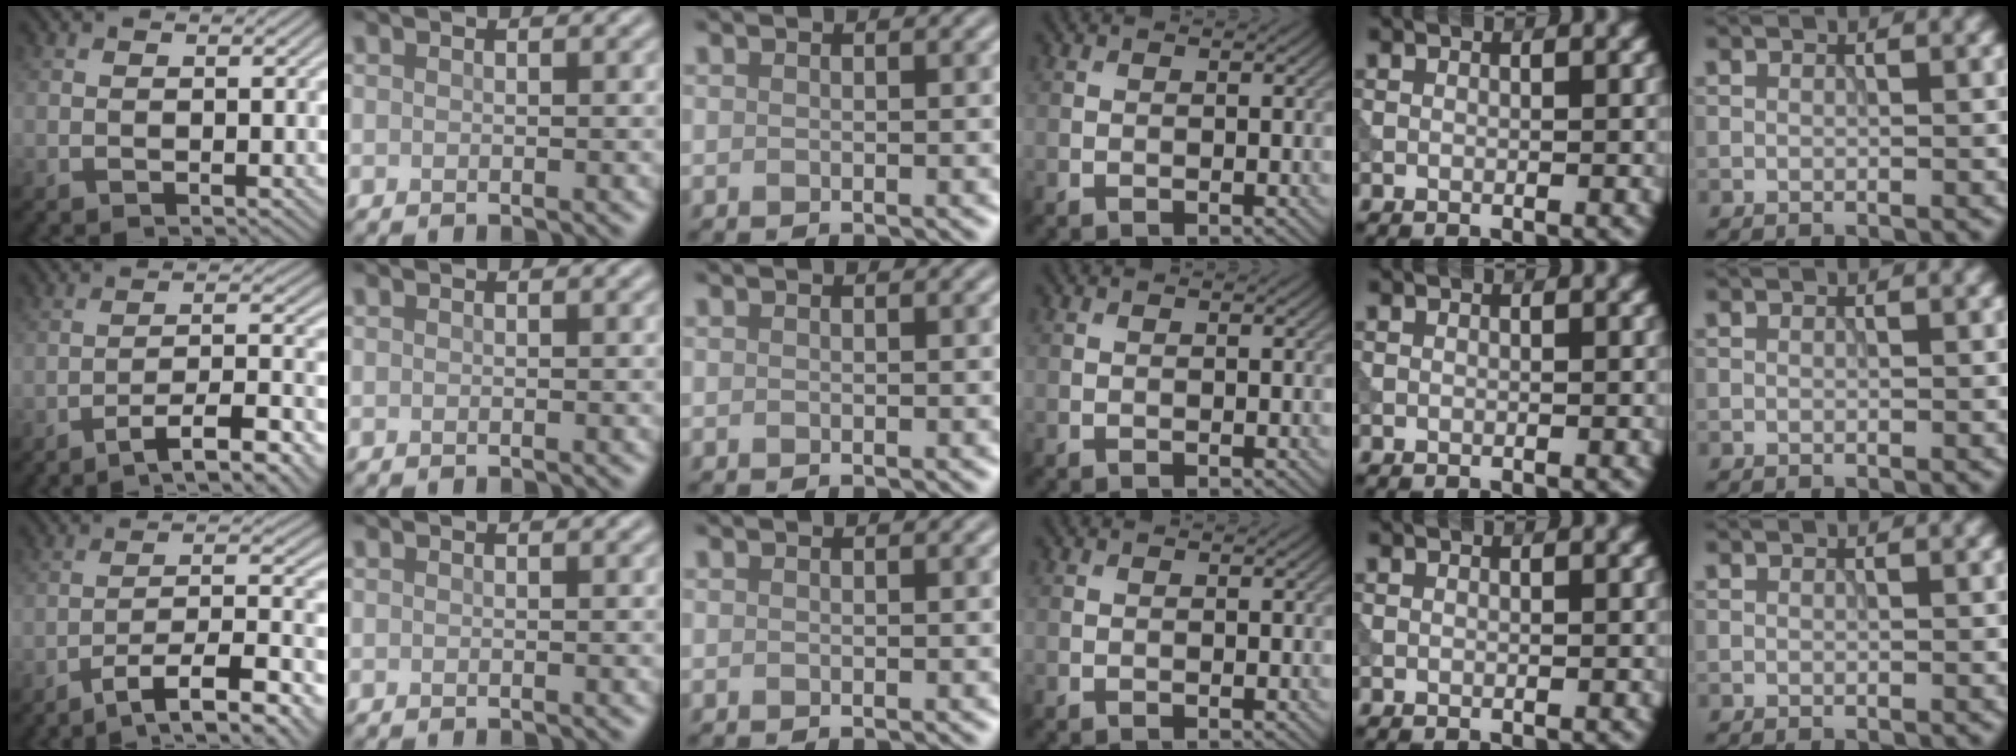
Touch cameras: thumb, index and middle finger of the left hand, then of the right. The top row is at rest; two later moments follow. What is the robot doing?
{"motion": "extract", "object": "tissue"}